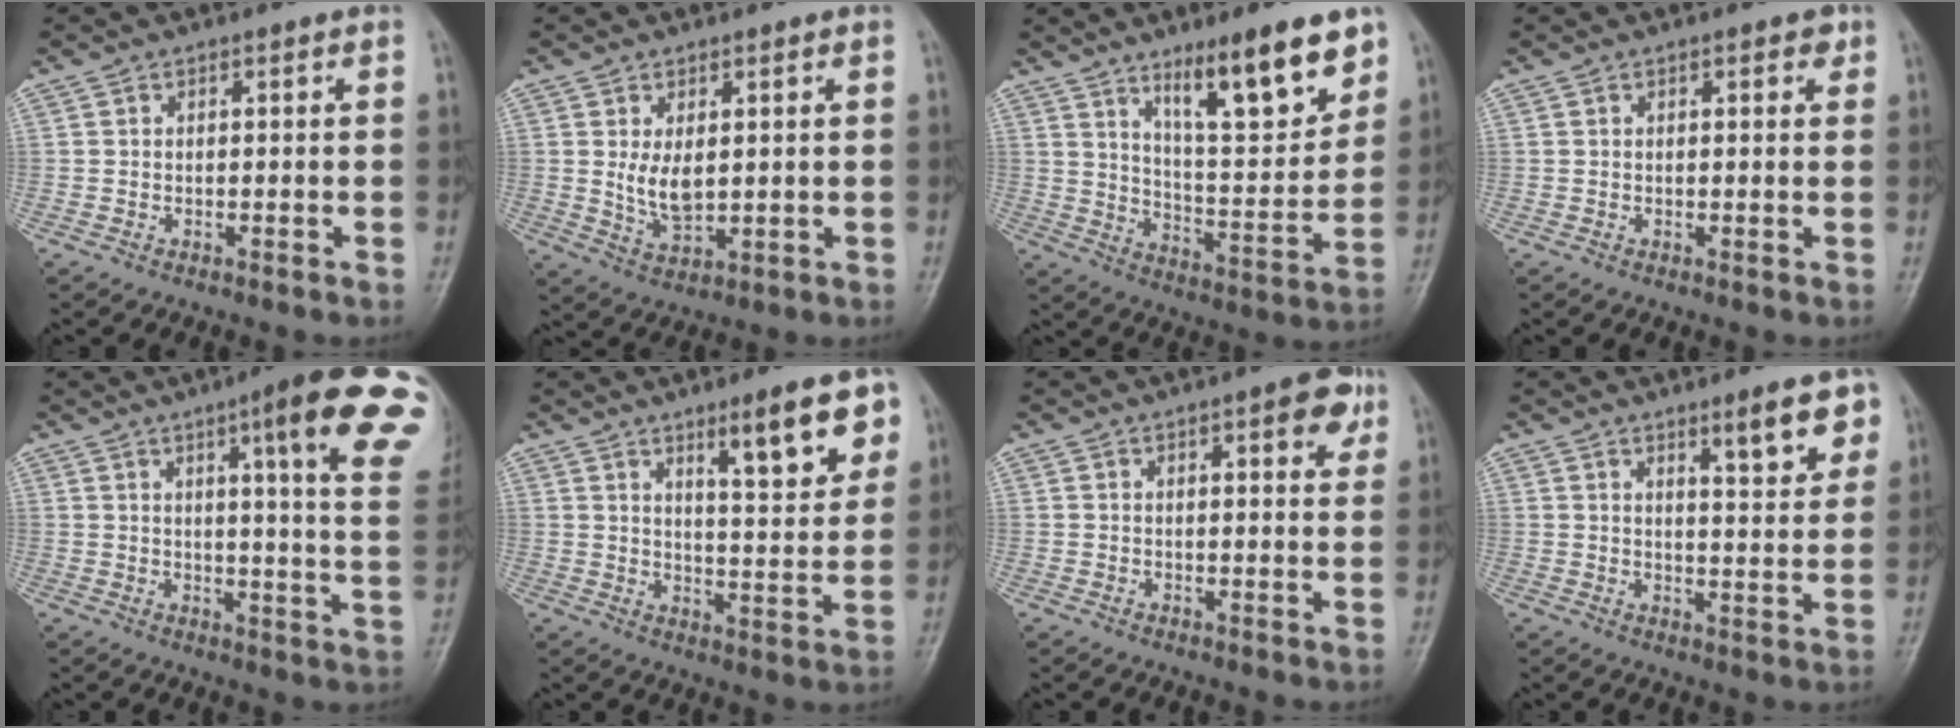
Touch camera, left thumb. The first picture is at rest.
{"total": 5.6, "force": [0.9, 3.2, 4.5], "torque": [-0.071, -0.016, 0.025]}
{"total": 16.4, "force": [10.4, 4.0, 12.0], "torque": [-0.155, -0.065, 0.175]}
{"total": 2.3, "force": [1.1, 1.1, 1.7], "torque": [-0.014, -0.001, 0.012]}
{"total": 18.7, "force": [9.4, 2.3, 16.0], "torque": [-0.189, -0.034, 0.106]}
{"total": 12.3, "force": [6.8, 3.0, 9.8], "torque": [-0.120, -0.035, 0.102]}
{"total": 6.1, "force": [2.9, 2.1, 5.0], "torque": [-0.045, -0.007, 0.030]}
{"total": 8.2, "force": [4.8, 2.0, 6.3], "torque": [-0.073, -0.030, 0.069]}